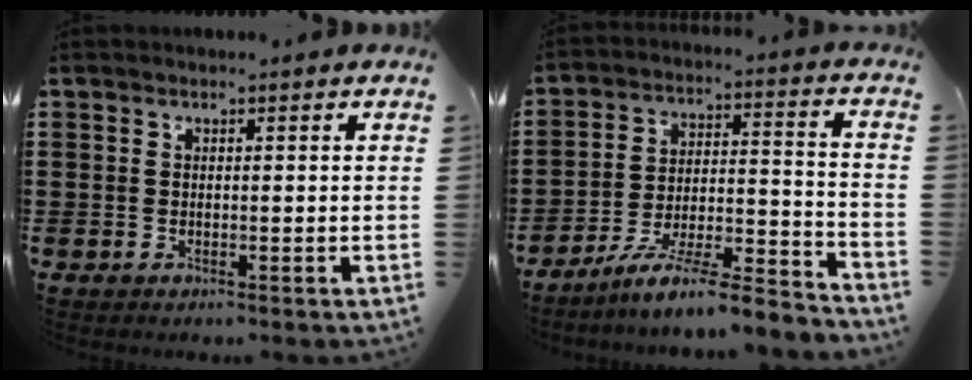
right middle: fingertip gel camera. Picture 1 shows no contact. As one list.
[{"total": 8.5, "force": [-7.5, -0.1, 4.2], "torque": [-0.069, 0.002, -0.146]}]